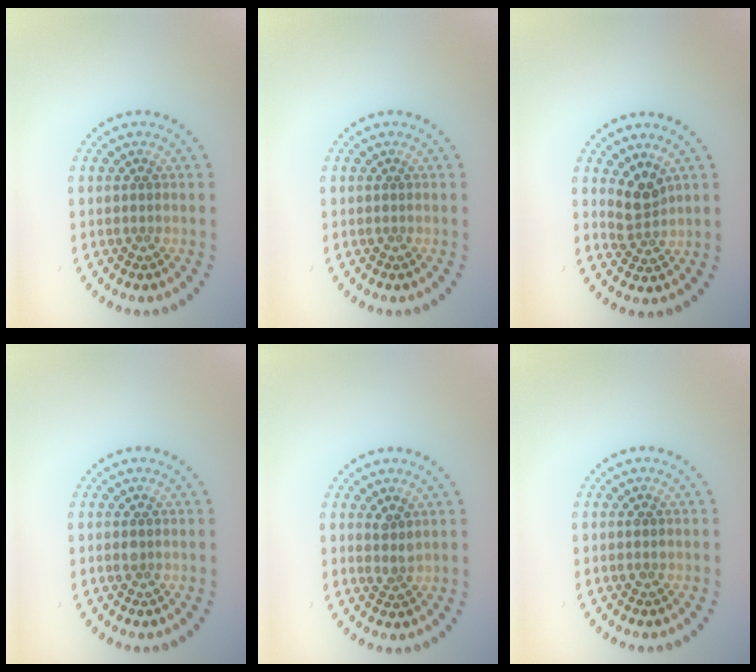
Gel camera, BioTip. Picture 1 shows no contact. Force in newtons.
{"total": 0.0}
{"total": 2.3, "press": 1.7, "slide": 1.5}
{"total": 0.6, "press": 0.6, "slide": 0.2}
{"total": 1.4, "press": 1.1, "slide": 0.9}
{"total": 0.7, "press": 0.7, "slide": 0.1}